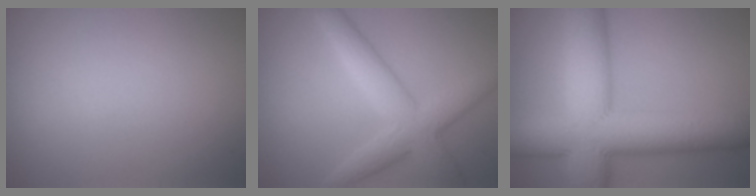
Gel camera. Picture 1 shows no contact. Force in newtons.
{"total": 5.3, "press": 5.3, "slide": 0.1}
{"total": 13.3, "press": 13.3, "slide": 0.2}